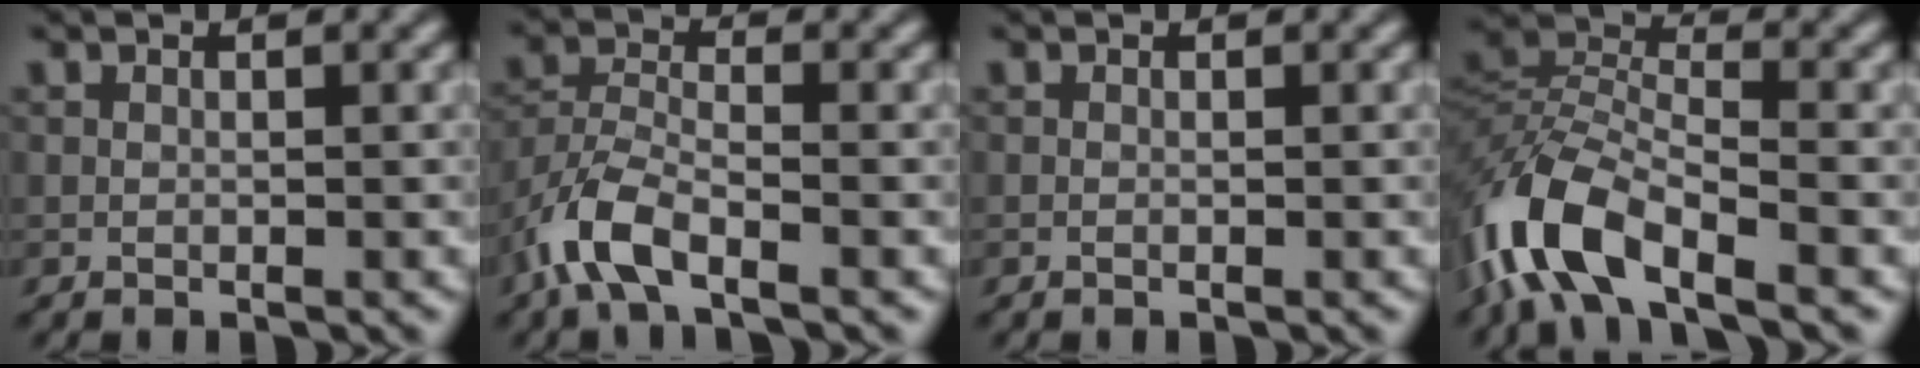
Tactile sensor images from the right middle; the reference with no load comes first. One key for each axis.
{"total": 5.4, "fx": -3.4, "fy": 2.0, "fz": 3.6, "tx": -0.079, "ty": -0.004, "tz": -0.080}
{"total": 0.0}
{"total": 9.4, "fx": -5.4, "fy": 3.8, "fz": 6.7, "tx": -0.140, "ty": 0.005, "tz": -0.117}